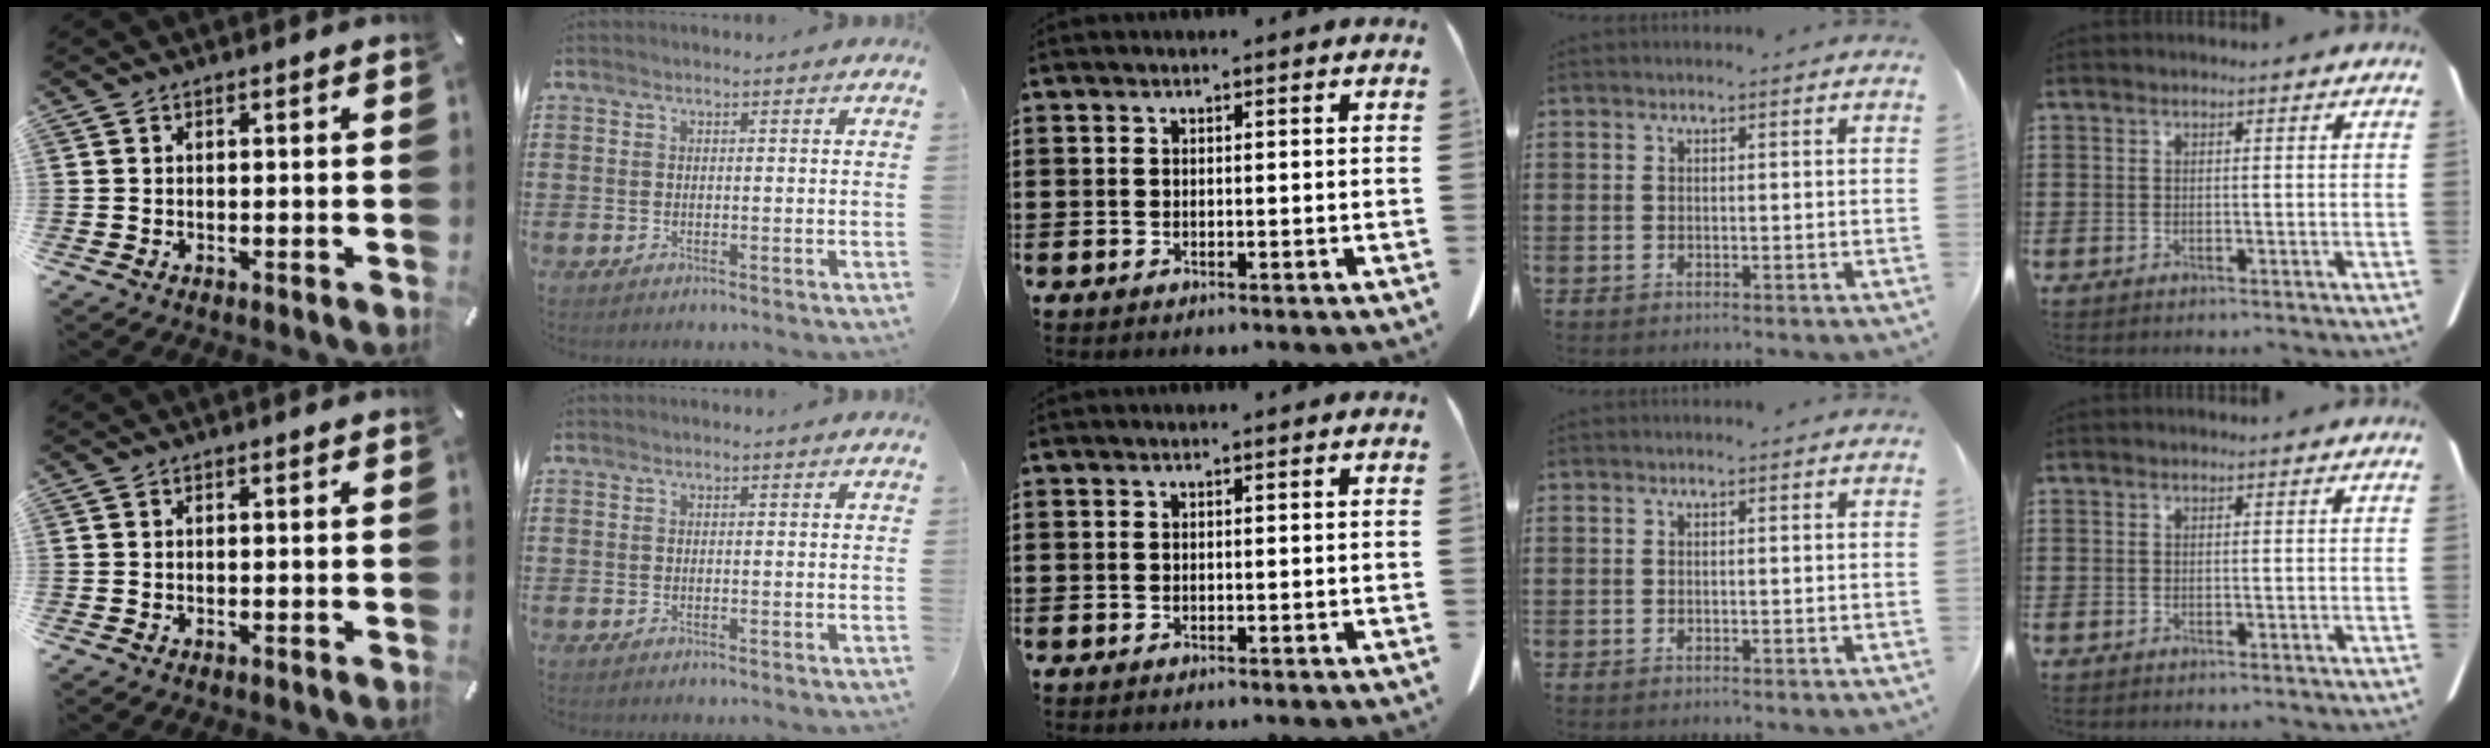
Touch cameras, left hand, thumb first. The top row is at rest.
{}